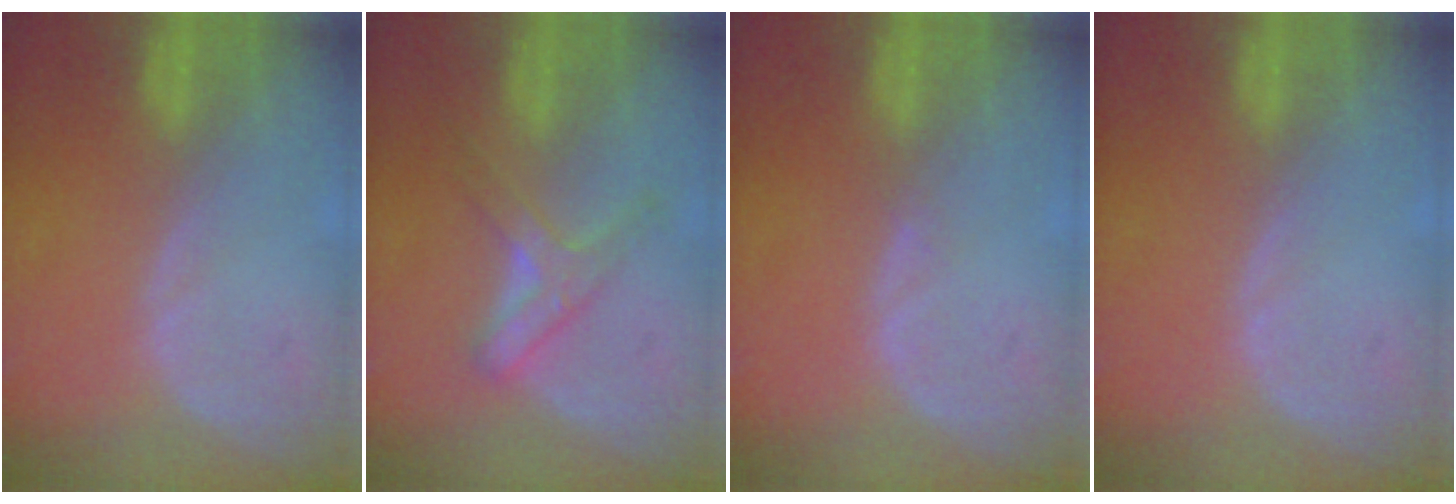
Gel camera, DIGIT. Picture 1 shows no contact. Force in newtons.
{"total": 5.1, "press": 5.1, "slide": 0.3}
{"total": 0.5, "press": 0.5, "slide": 0.1}
{"total": 0.0}